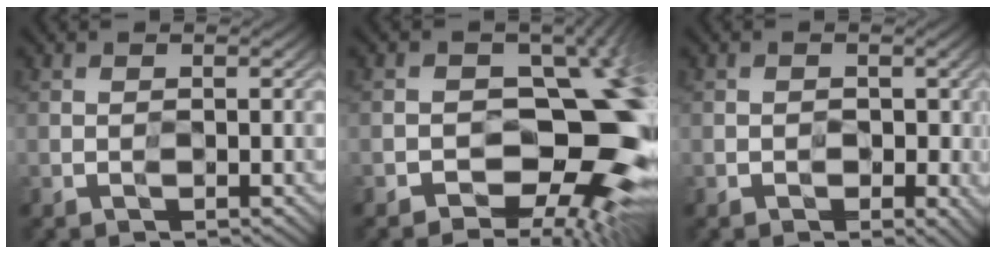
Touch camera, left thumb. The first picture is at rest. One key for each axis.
{"total": 12.2, "fx": -3.1, "fy": 7.3, "fz": 9.3, "tx": -0.077, "ty": -0.004, "tz": -0.057}
{"total": 1.4, "fx": -0.2, "fy": 1.3, "fz": 0.6, "tx": -0.008, "ty": -0.010, "tz": -0.004}